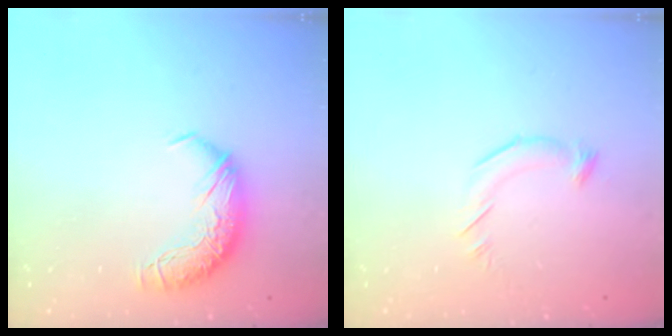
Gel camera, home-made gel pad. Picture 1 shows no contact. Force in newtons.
{"total": 5.5, "press": 5.5, "slide": 0.3}